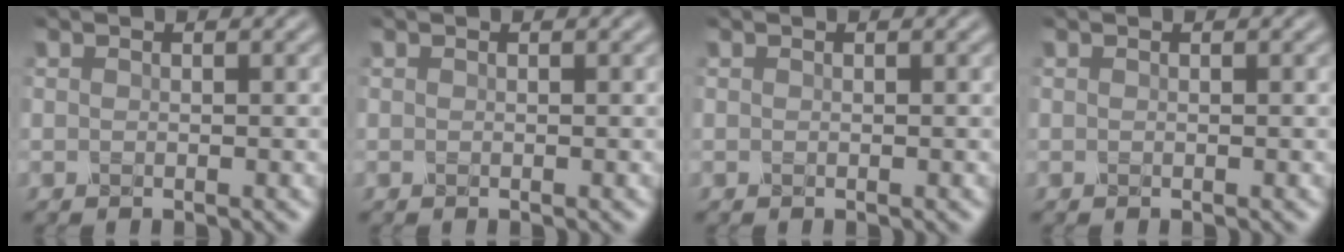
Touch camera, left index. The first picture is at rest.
{"total": 0.0}
{"total": 0.0}
{"total": 0.0}